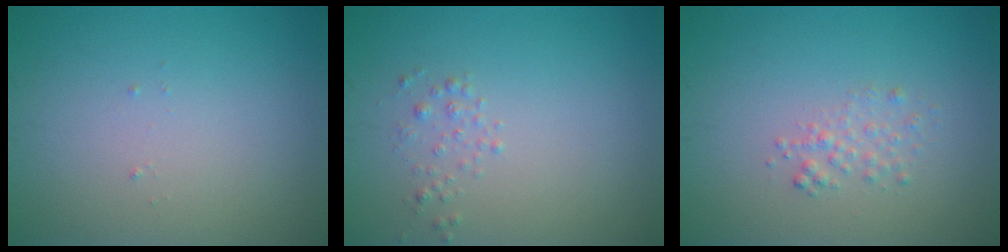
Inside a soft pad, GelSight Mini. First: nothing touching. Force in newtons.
{"total": 0.9, "press": 0.9, "slide": 0.0}
{"total": 1.4, "press": 1.4, "slide": 0.1}